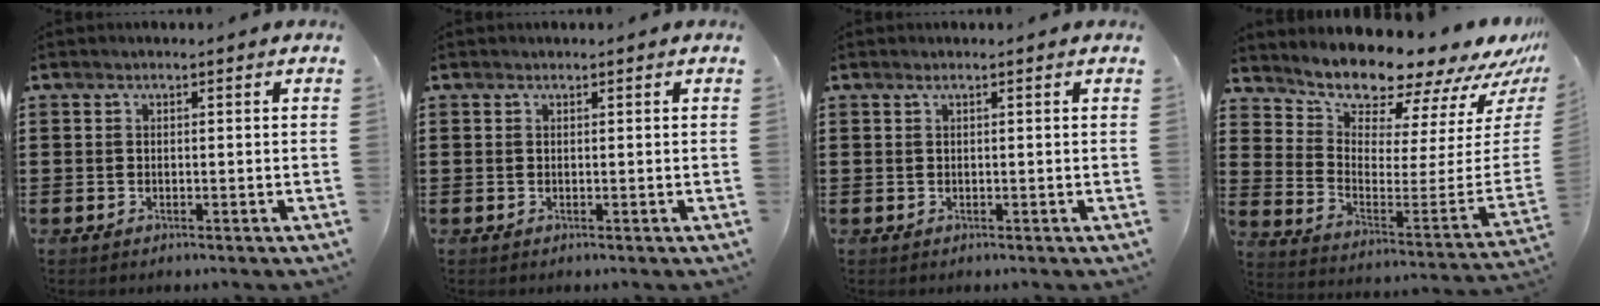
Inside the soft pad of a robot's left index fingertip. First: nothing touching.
{"total": 0.0}
{"total": 0.6, "force": [0.2, -0.1, 0.5], "torque": [-0.009, -0.002, 0.004]}
{"total": 9.8, "force": [9.7, 0.9, 1.4], "torque": [-0.044, -0.111, 0.159]}